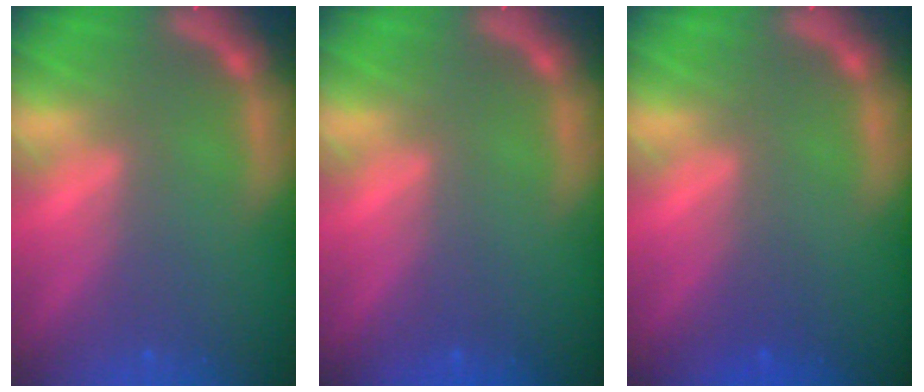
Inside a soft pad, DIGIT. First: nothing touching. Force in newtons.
{"total": 0.0}
{"total": 1.0}